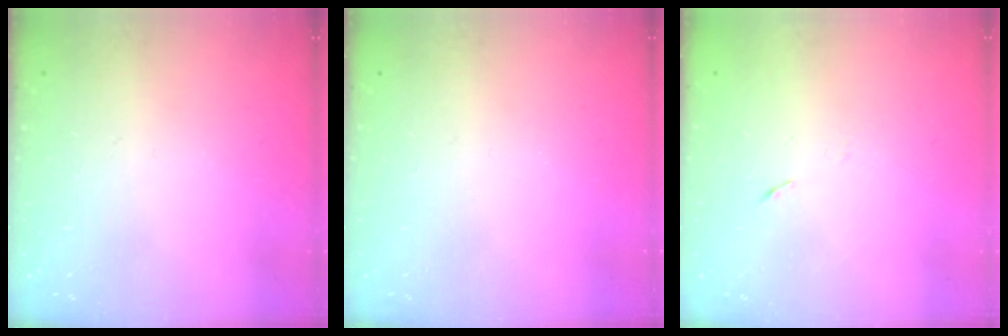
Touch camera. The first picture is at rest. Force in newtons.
{"total": 0.0}
{"total": 4.0, "press": 3.6, "slide": 1.7}